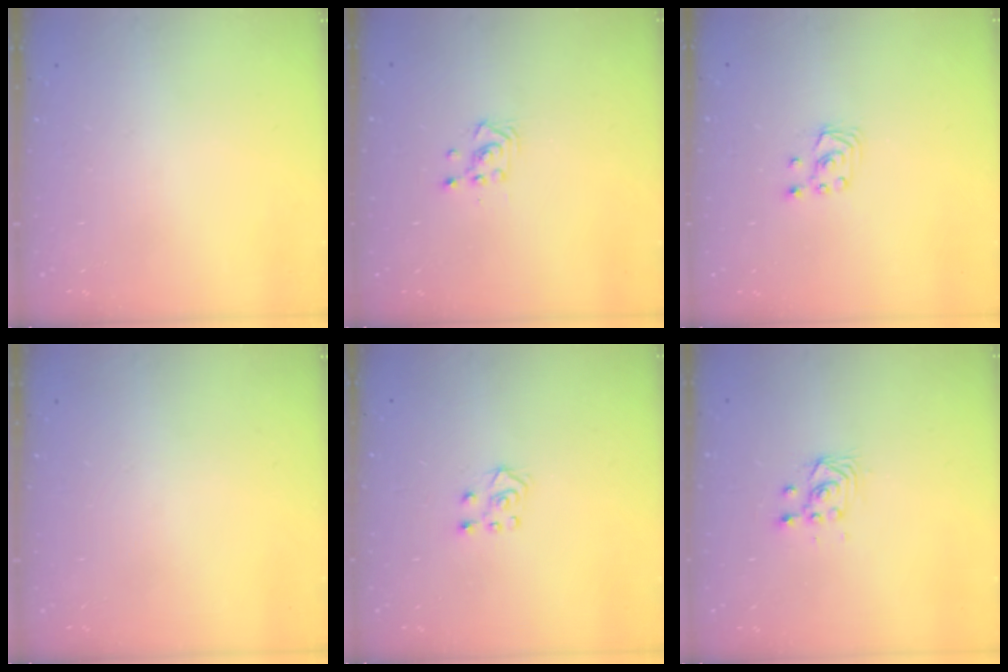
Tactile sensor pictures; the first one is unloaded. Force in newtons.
{"total": 3.1, "press": 3.1, "slide": 0.2}
{"total": 2.7, "press": 2.7, "slide": 0.3}
{"total": 0.0}
{"total": 5.2, "press": 5.2, "slide": 0.4}
{"total": 3.3, "press": 3.1, "slide": 1.1}